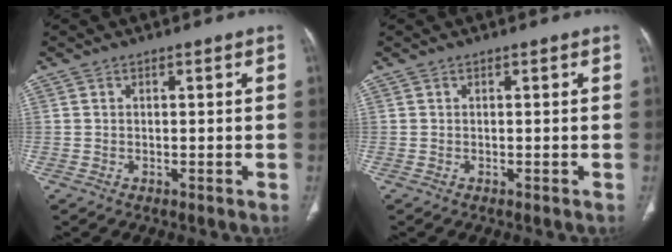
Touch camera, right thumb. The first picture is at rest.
{"total": 0.0}